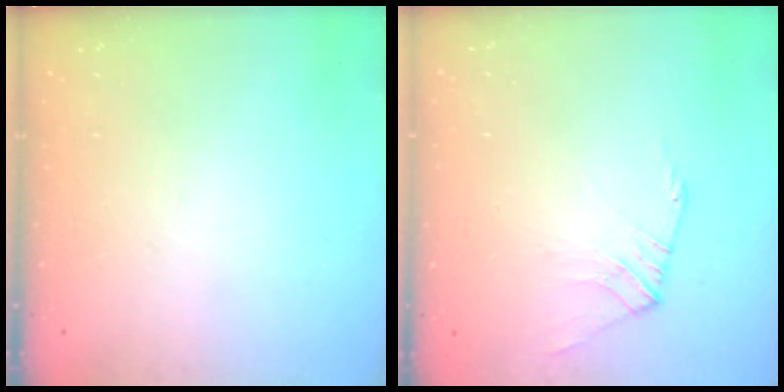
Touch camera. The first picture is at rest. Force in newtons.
{"total": 2.0, "press": 2.0, "slide": 0.4}